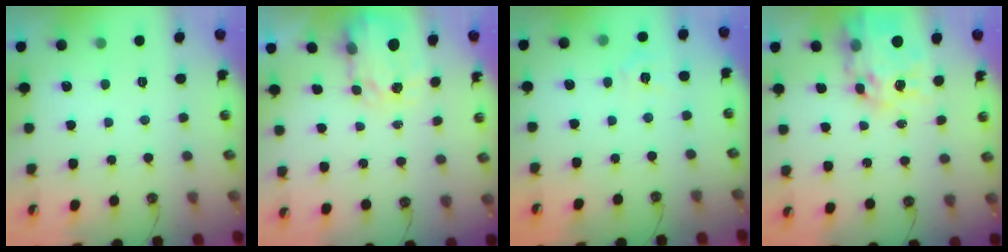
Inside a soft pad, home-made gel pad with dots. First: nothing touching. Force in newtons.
{"total": 3.6, "press": 3.5, "slide": 0.5}
{"total": 3.6, "press": 3.6, "slide": 0.5}
{"total": 15.2, "press": 15.1, "slide": 1.4}